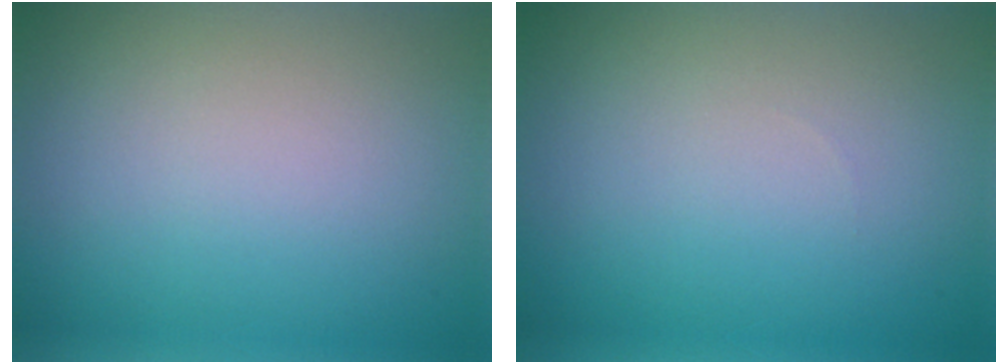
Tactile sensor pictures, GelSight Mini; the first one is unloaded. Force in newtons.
{"total": 0.0}